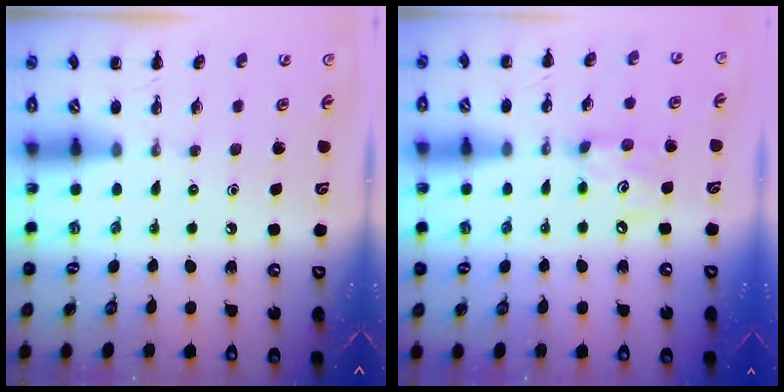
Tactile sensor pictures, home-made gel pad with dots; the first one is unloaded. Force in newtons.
{"total": 6.1, "press": 6.0, "slide": 1.1}